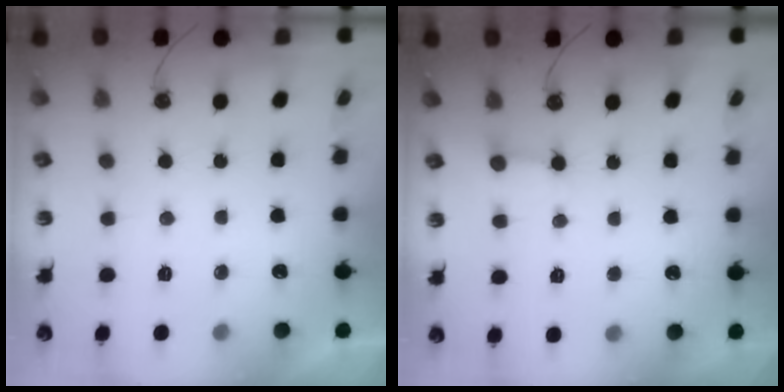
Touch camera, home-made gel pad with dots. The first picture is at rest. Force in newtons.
{"total": 2.6, "press": 2.6, "slide": 0.2}